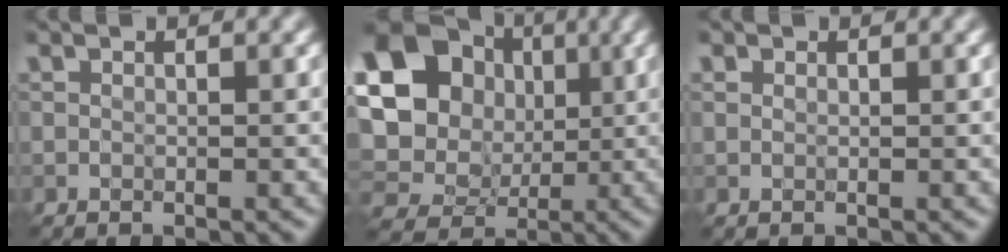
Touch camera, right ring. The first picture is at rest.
{"total": 20.8, "force": [1.3, 19.4, 7.2], "torque": [-0.187, -0.008, 0.001]}
{"total": 0.0}